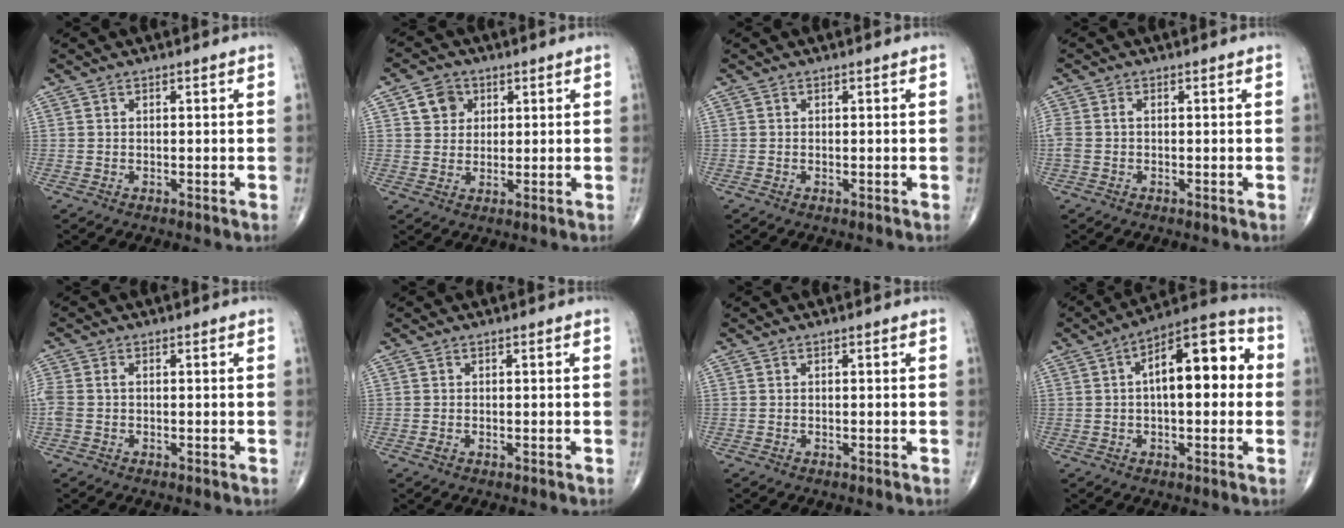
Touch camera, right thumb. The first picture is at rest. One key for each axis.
{"total": 5.3, "fx": 2.0, "fy": 4.5, "fz": 1.9, "tx": -0.007, "ty": -0.005, "tz": 0.032}
{"total": 0.0}
{"total": 2.5, "fx": -0.2, "fy": 1.6, "fz": 1.9, "tx": -0.061, "ty": 0.008, "tz": -0.005}
{"total": 3.4, "fx": -0.2, "fy": 2.3, "fz": 2.6, "tx": -0.080, "ty": 0.011, "tz": -0.005}
{"total": 0.7, "fx": -0.2, "fy": 0.5, "fz": 0.5, "tx": -0.013, "ty": 0.001, "tz": -0.003}
{"total": 0.0}
{"total": 15.3, "fx": 2.0, "fy": 6.7, "fz": 13.5, "tx": -0.180, "ty": 0.038, "tz": 0.022}